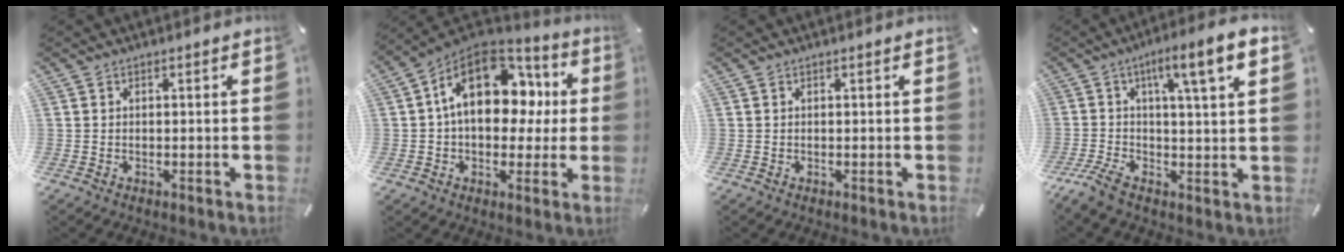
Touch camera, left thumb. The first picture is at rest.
{"total": 19.2, "force": [4.5, 12.7, 13.7], "torque": [-0.228, -0.011, 0.078]}
{"total": 0.0}
{"total": 11.6, "force": [2.7, 2.3, 11.0], "torque": [-0.171, -0.015, 0.037]}